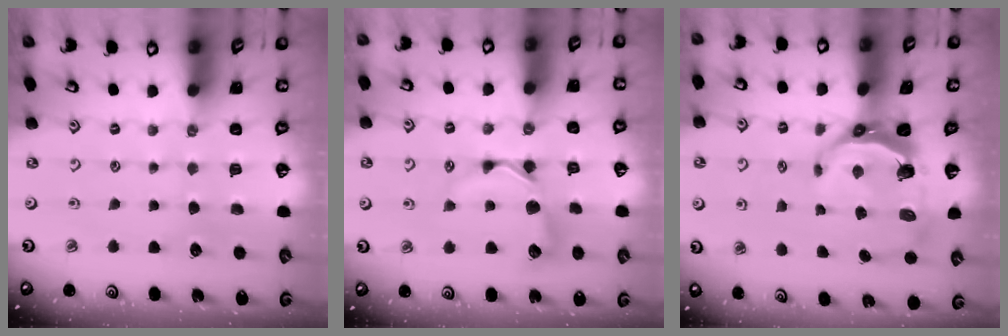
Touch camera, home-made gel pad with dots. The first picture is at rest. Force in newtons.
{"total": 8.9, "press": 8.9, "slide": 0.9}
{"total": 9.1, "press": 7.8, "slide": 4.7}